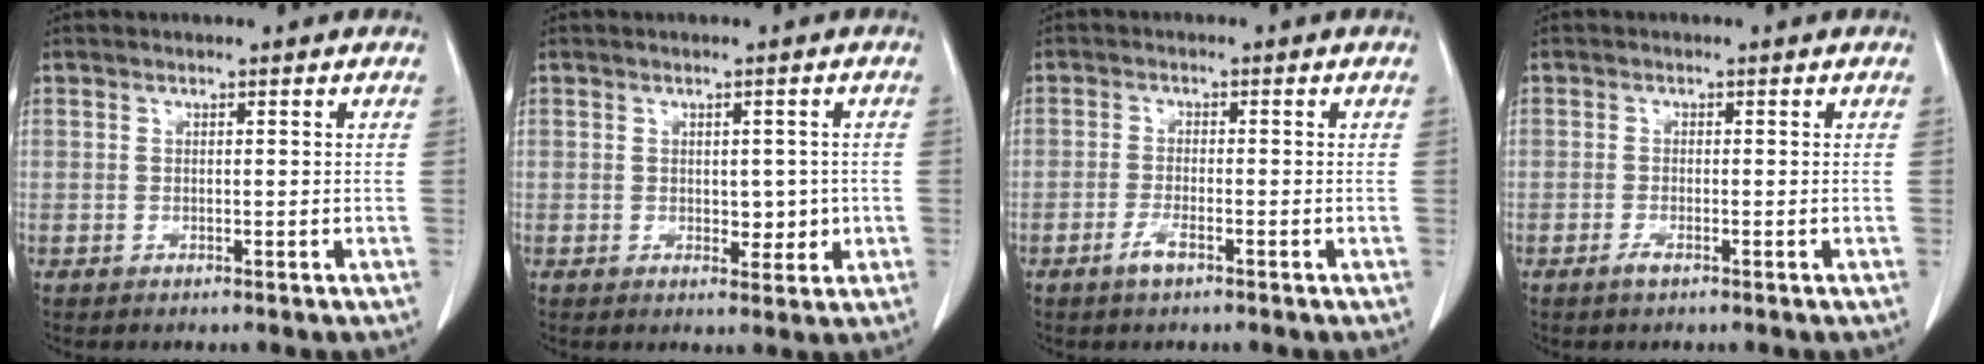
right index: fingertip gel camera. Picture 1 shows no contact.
{"total": 3.4, "force": [-0.2, 2.1, 2.6], "torque": [-0.024, 0.001, 0.007]}
{"total": 2.4, "force": [-1.5, 0.5, 1.8], "torque": [-0.038, 0.001, -0.028]}
{"total": 1.1, "force": [-0.8, 0.2, 0.8], "torque": [-0.015, 0.000, -0.012]}